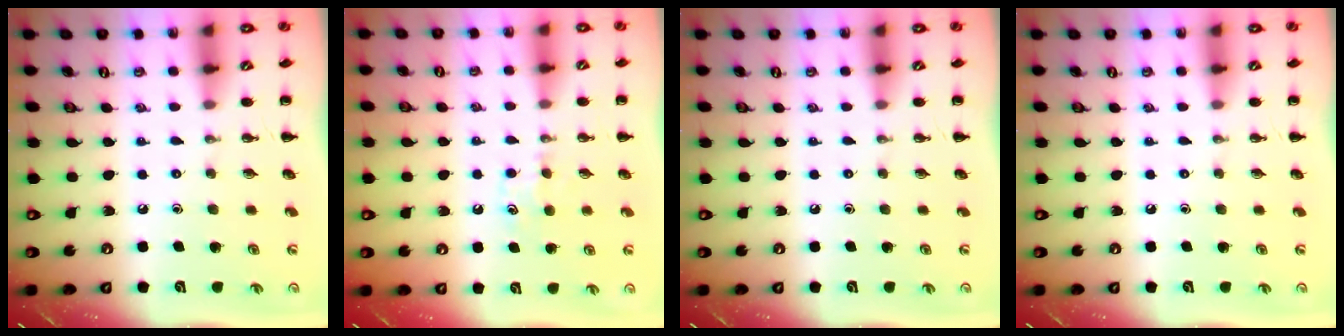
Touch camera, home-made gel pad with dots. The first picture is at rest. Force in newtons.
{"total": 4.6, "press": 4.4, "slide": 1.4}
{"total": 0.0}
{"total": 0.0}